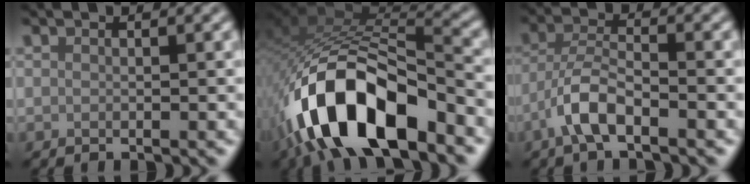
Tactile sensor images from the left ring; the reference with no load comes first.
{"total": 13.2, "force": [-6.9, 5.8, 9.6], "torque": [-0.179, -0.002, -0.124]}
{"total": 3.9, "force": [-2.3, 1.1, 2.9], "torque": [-0.062, 0.009, -0.055]}